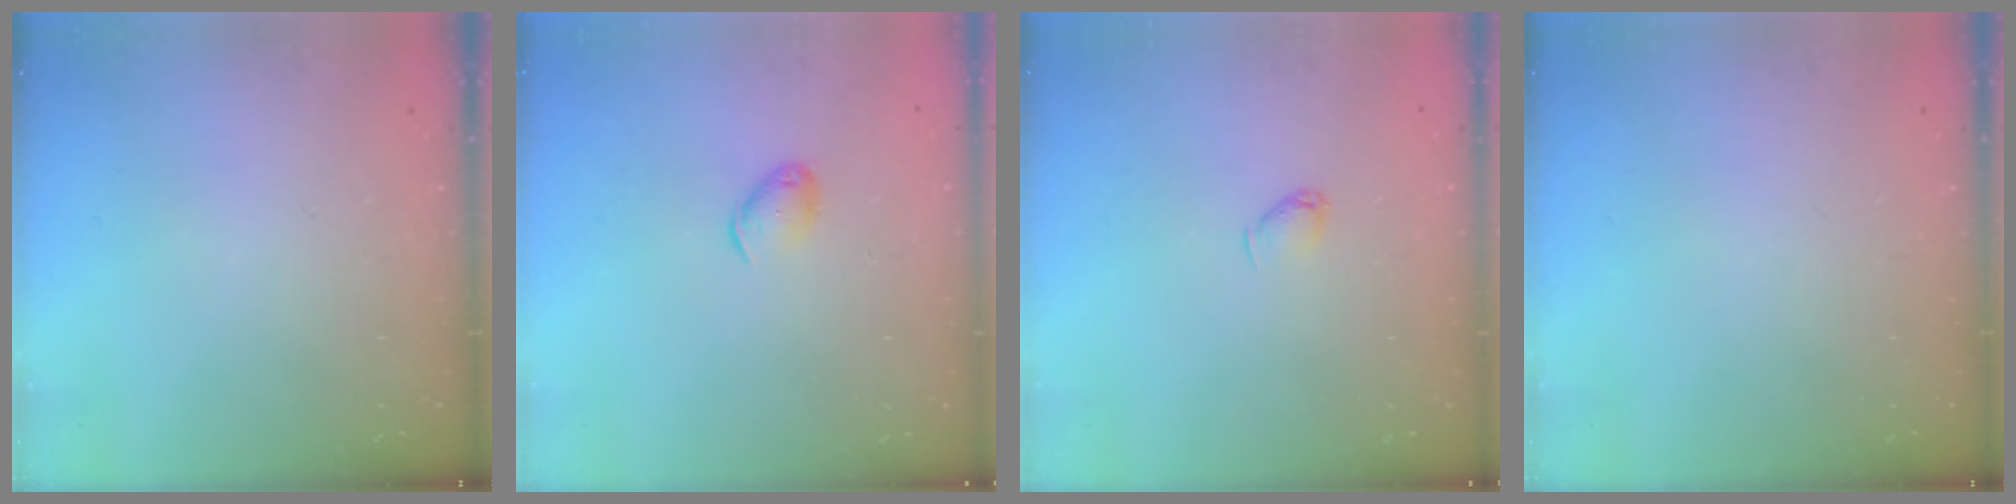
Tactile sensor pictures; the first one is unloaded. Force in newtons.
{"total": 6.4, "press": 6.3, "slide": 1.1}
{"total": 3.1, "press": 3.0, "slide": 0.6}
{"total": 0.0}